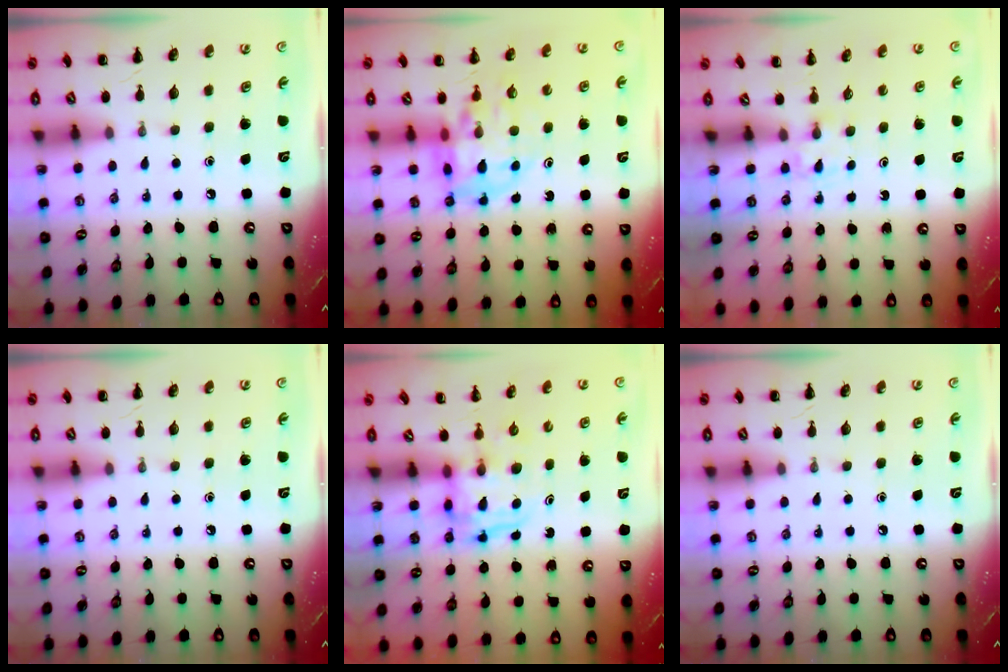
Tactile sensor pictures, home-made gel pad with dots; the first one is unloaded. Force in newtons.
{"total": 12.1, "press": 11.4, "slide": 3.8}
{"total": 1.4, "press": 1.2, "slide": 0.8}
{"total": 0.0}
{"total": 3.5, "press": 3.5, "slide": 0.3}
{"total": 0.0}